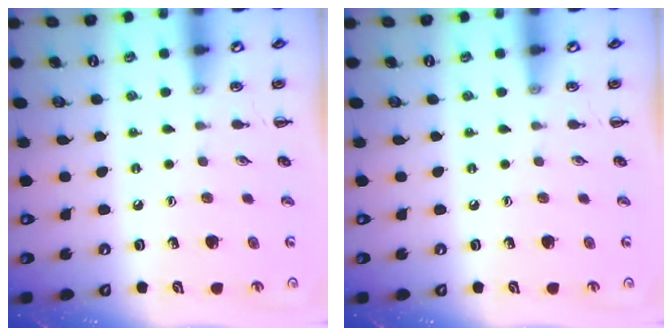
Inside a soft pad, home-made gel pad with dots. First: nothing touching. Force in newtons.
{"total": 0.0}